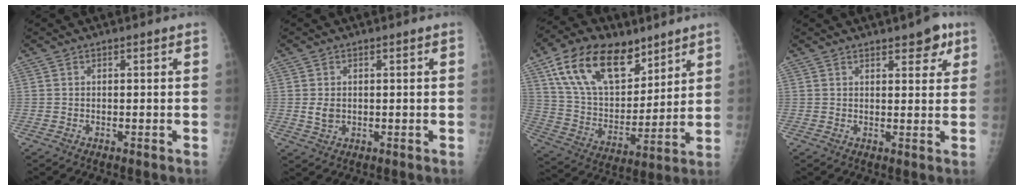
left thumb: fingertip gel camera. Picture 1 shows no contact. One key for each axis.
{"total": 2.5, "fx": 0.2, "fy": 1.9, "fz": 1.6, "tx": -0.023, "ty": -0.004, "tz": 0.010}
{"total": 20.8, "fx": 12.3, "fy": 11.5, "fz": 12.2, "tx": -0.183, "ty": -0.039, "tz": 0.227}
{"total": 5.0, "fx": 3.1, "fy": 2.1, "fz": 3.4, "tx": -0.021, "ty": -0.014, "tz": 0.036}